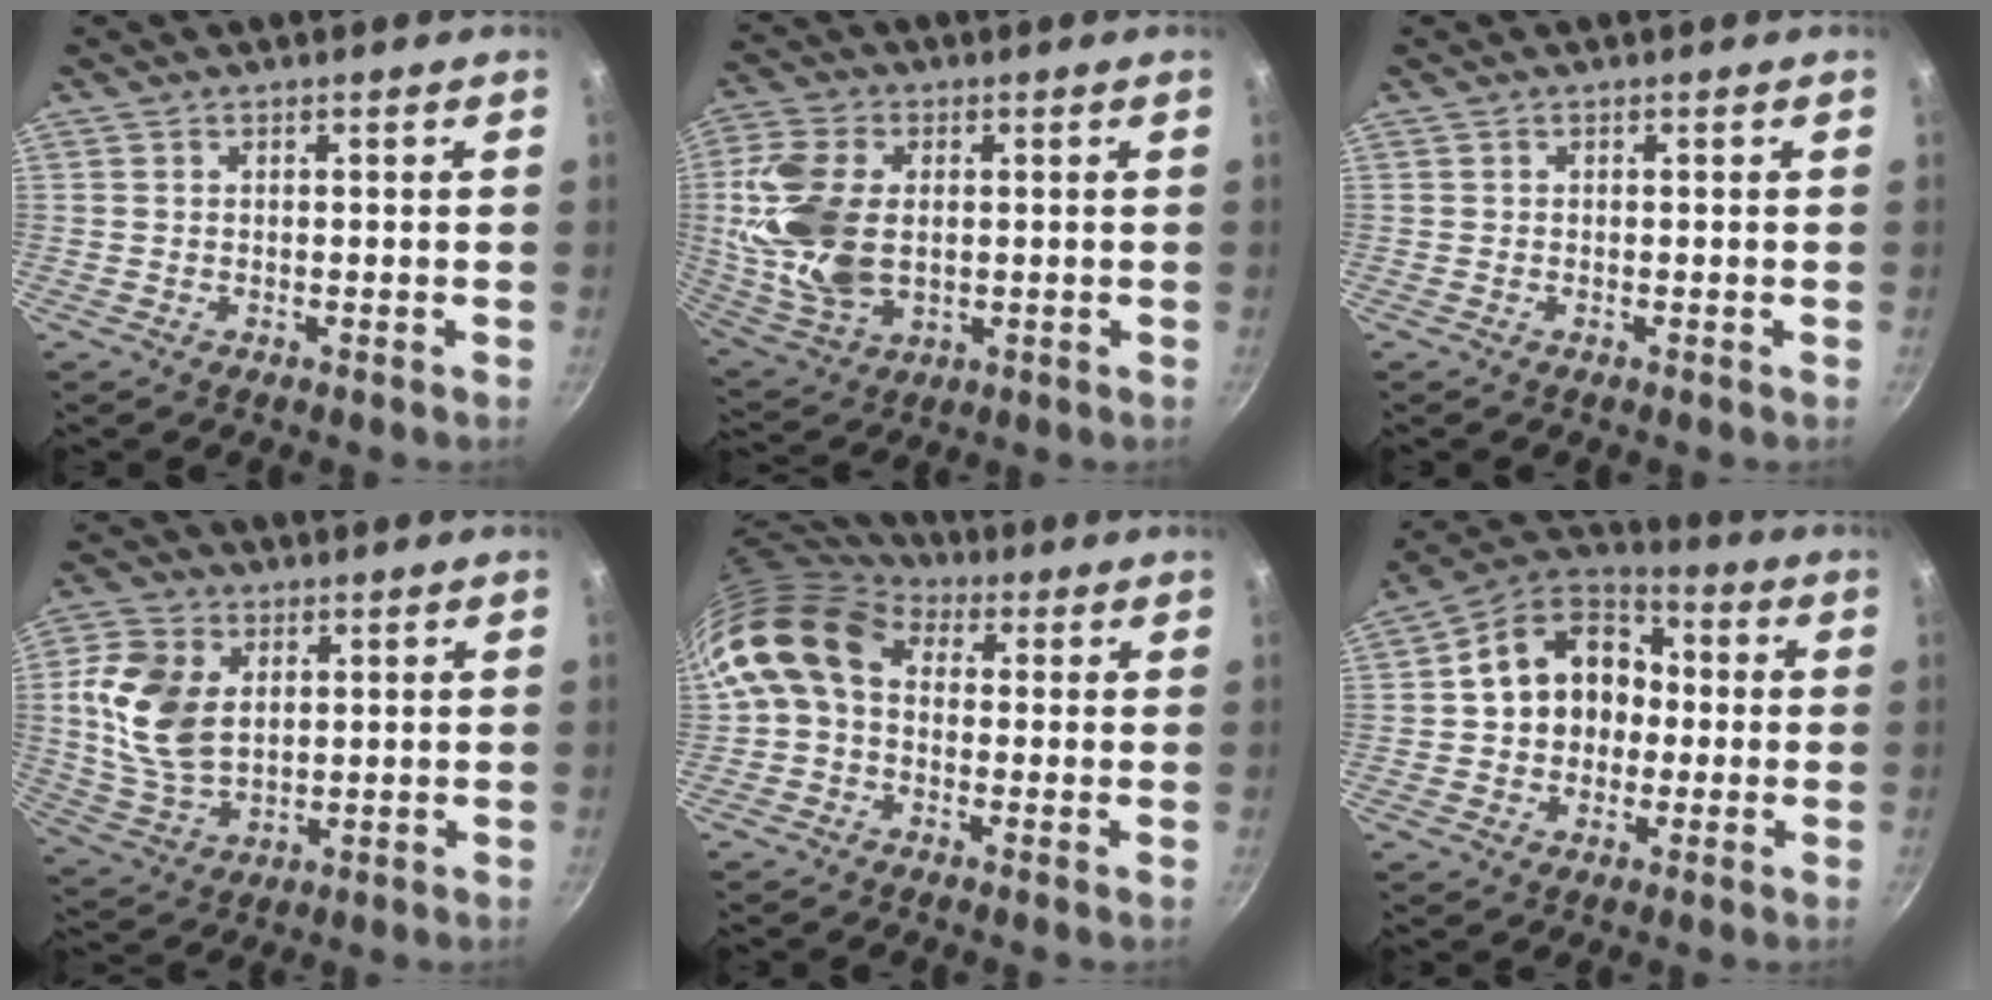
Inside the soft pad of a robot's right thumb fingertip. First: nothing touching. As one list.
[{"total": 16.3, "force": [1.2, 10.6, 12.3], "torque": [-0.238, -0.003, 0.029]}, {"total": 0.0}, {"total": 13.8, "force": [2.7, 9.4, 9.7], "torque": [-0.173, -0.012, 0.056]}, {"total": 11.2, "force": [1.5, 8.4, 7.3], "torque": [-0.120, 0.018, 0.004]}, {"total": 15.3, "force": [0.7, 12.2, 9.2], "torque": [-0.113, 0.039, -0.003]}]